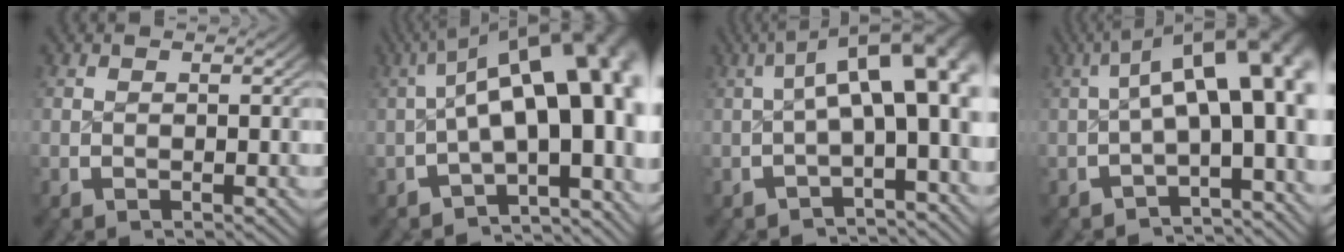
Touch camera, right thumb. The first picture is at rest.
{"total": 16.0, "force": [-0.4, 8.6, 13.4], "torque": [-0.171, -0.015, -0.002]}
{"total": 9.5, "force": [0.8, 4.4, 8.4], "torque": [-0.106, 0.011, 0.010]}
{"total": 10.7, "force": [0.1, 5.3, 9.3], "torque": [-0.117, 0.000, 0.001]}